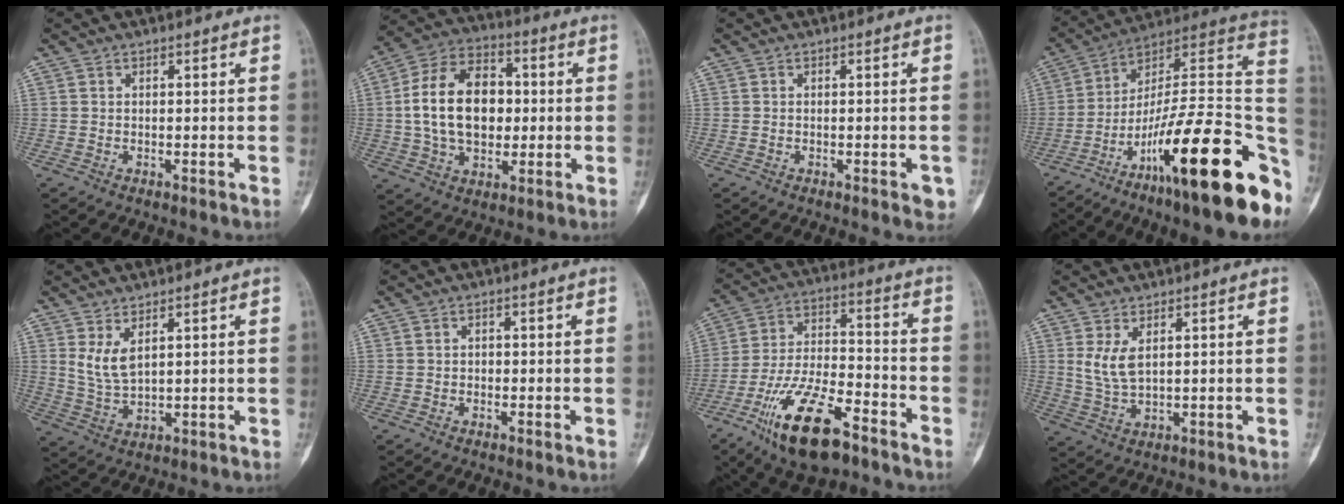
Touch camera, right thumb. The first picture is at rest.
{"total": 17.3, "force": [0.7, 11.7, 12.8], "torque": [-0.205, 0.022, 0.010]}
{"total": 2.4, "force": [-1.0, 0.8, 2.0], "torque": [-0.014, 0.002, -0.012]}
{"total": 28.0, "force": [-12.0, 6.4, 24.5], "torque": [-0.300, 0.073, -0.190]}
{"total": 5.2, "force": [2.5, 2.0, 4.1], "torque": [-0.083, -0.021, 0.063]}
{"total": 0.6, "force": [-0.2, 0.6, 0.2], "torque": [0.001, 0.002, -0.007]}
{"total": 17.7, "force": [-10.6, 6.6, 12.6], "torque": [-0.228, 0.062, -0.187]}
{"total": 5.1, "force": [1.8, 2.2, 4.2], "torque": [-0.084, -0.012, 0.049]}